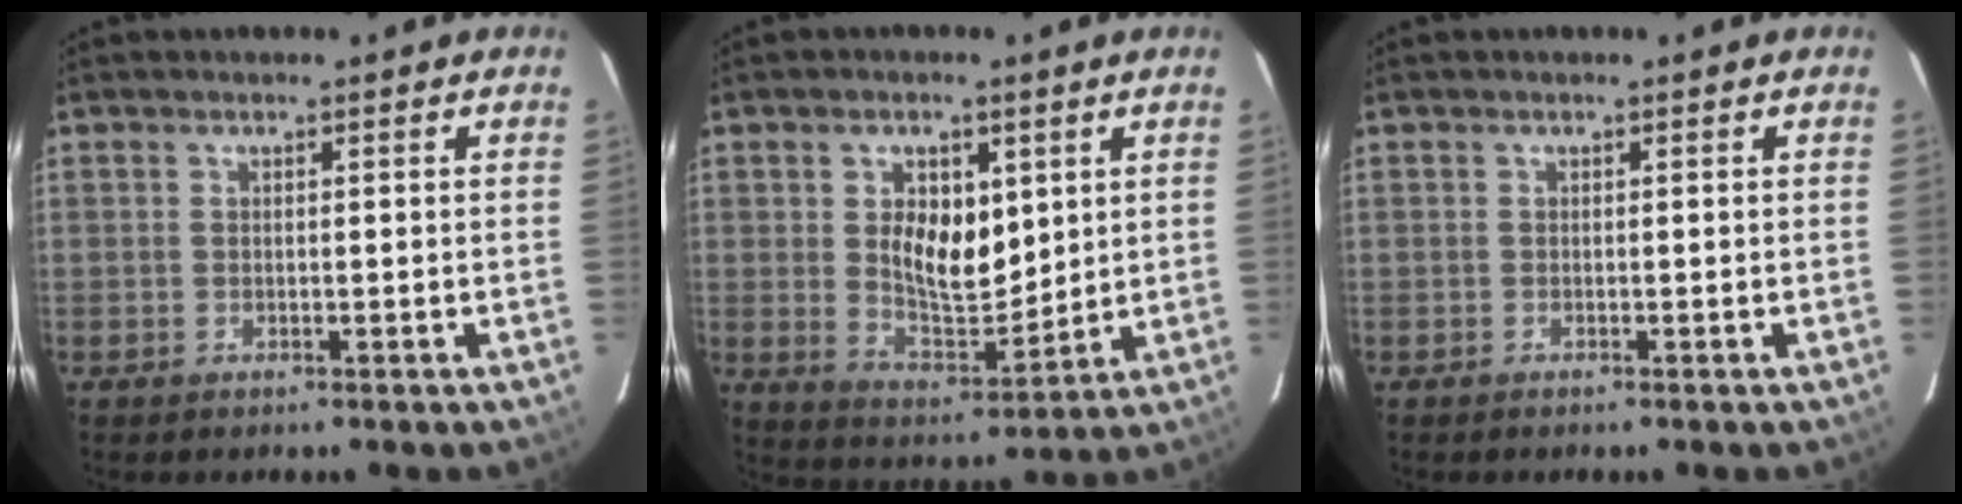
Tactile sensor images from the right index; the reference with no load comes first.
{"total": 10.1, "force": [2.4, 5.7, 7.9], "torque": [-0.137, -0.003, 0.054]}
{"total": 0.0}